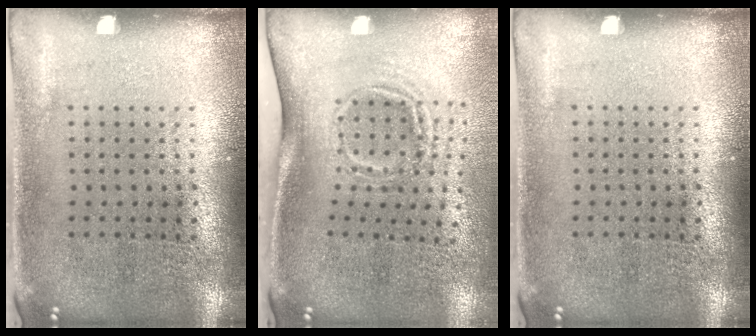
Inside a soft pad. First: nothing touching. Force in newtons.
{"total": 1.8, "press": 1.2, "slide": 1.4}
{"total": 0.0}